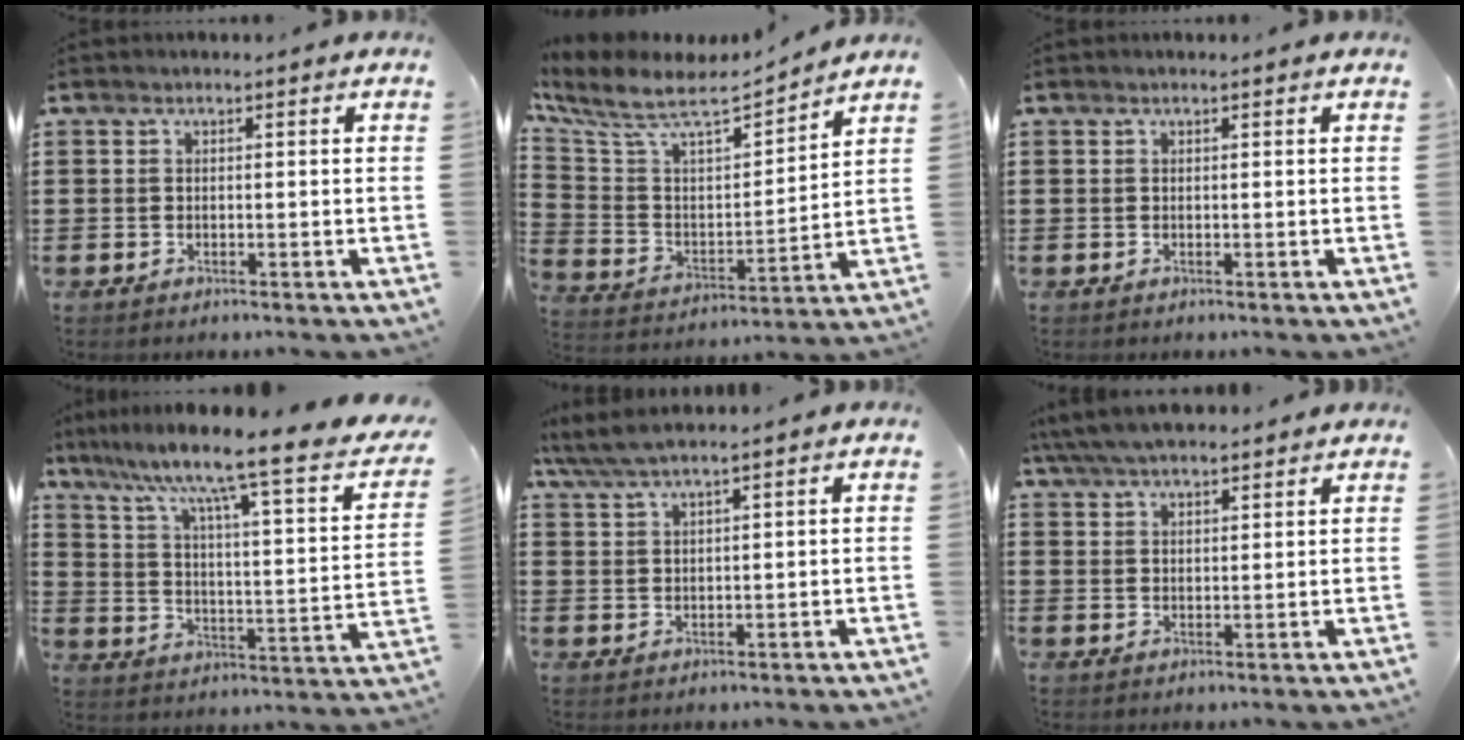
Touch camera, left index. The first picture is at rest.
{"total": 8.0, "force": [6.6, 1.9, 4.0], "torque": [-0.109, -0.045, 0.108]}
{"total": 0.0}
{"total": 8.2, "force": [6.2, -0.3, 5.3], "torque": [-0.119, -0.062, 0.087]}
{"total": 3.6, "force": [2.8, 0.1, 2.2], "torque": [-0.050, -0.001, 0.052]}
{"total": 5.4, "force": [4.9, 0.9, 2.2], "torque": [-0.057, -0.007, 0.091]}